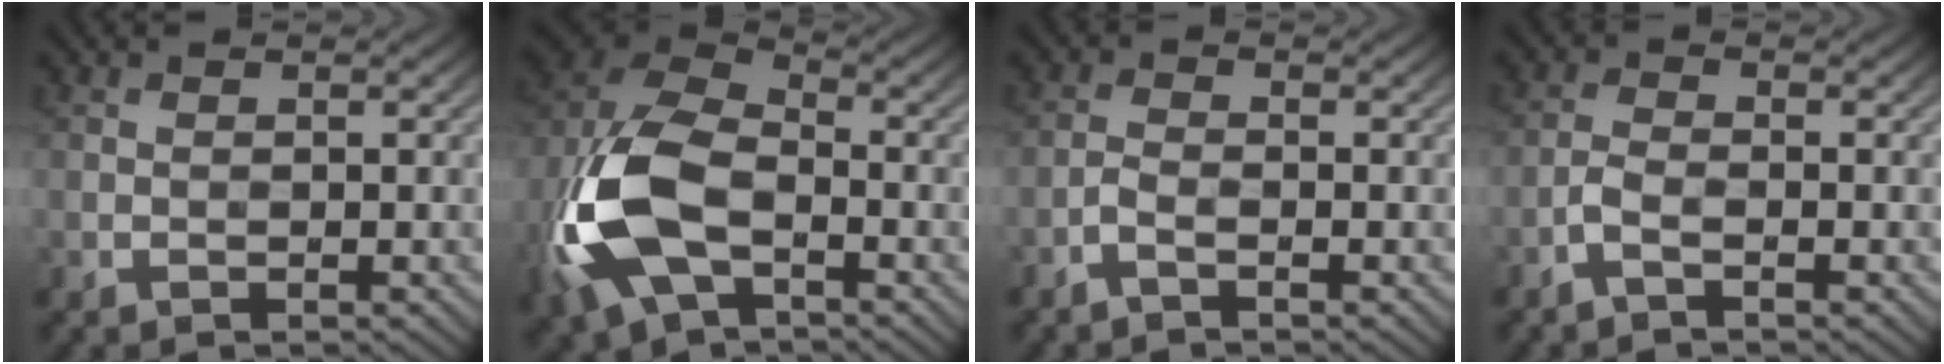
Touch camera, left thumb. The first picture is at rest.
{"total": 16.5, "force": [-5.1, 9.6, 12.4], "torque": [-0.326, -0.027, -0.108]}
{"total": 1.6, "force": [-1.1, 0.2, 1.0], "torque": [-0.025, 0.004, -0.030]}
{"total": 1.9, "force": [-1.3, 0.4, 1.4], "torque": [-0.035, 0.004, -0.034]}